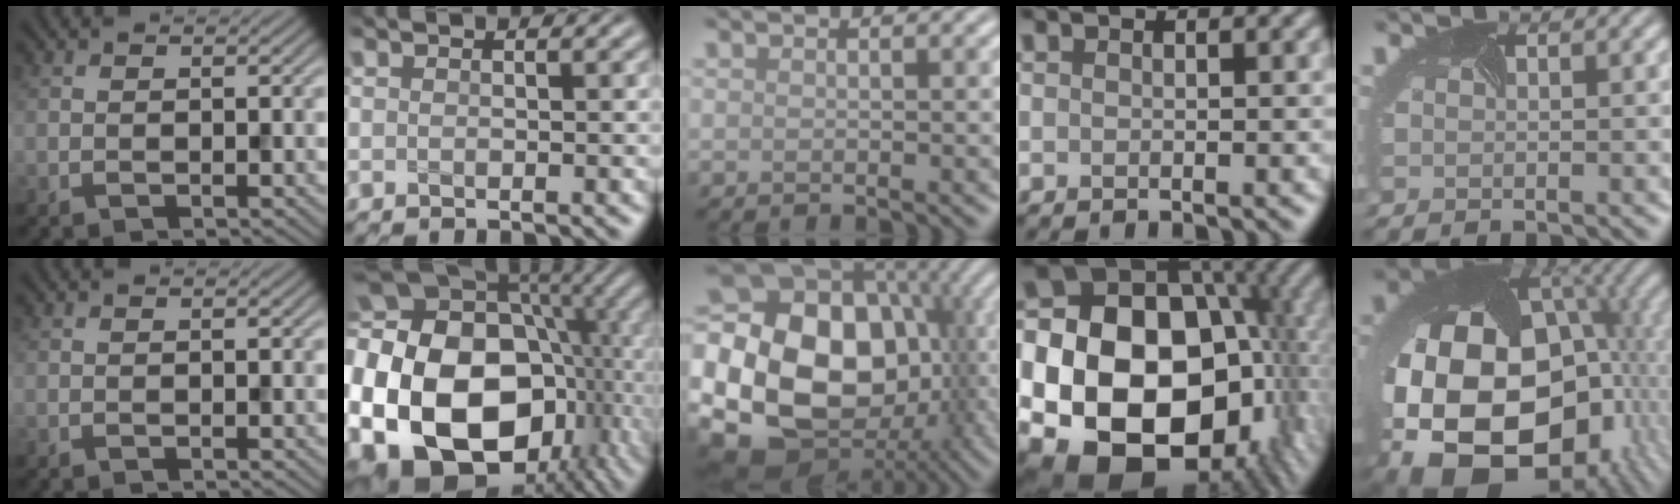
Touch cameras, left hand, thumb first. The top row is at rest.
{"index": {"total": 24.3, "force": [-3.7, 18.4, 15.4], "torque": [-0.308, -0.017, -0.081]}, "middle": {"total": 24.3, "force": [-2.0, 19.7, 14.0], "torque": [-0.253, -0.015, -0.076]}, "ring": {"total": 23.7, "force": [-2.8, 18.6, 14.4], "torque": [-0.261, 0.000, -0.070]}, "little": {"total": 22.2, "force": [-5.2, 15.7, 14.8], "torque": [-0.317, -0.045, -0.063]}}